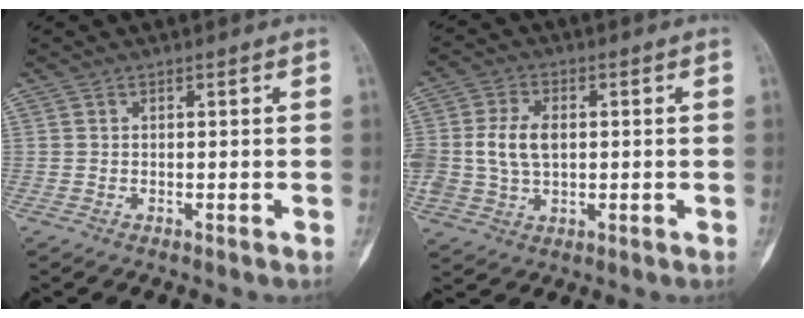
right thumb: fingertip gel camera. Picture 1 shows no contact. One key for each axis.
{"total": 7.9, "fx": 0.4, "fy": 5.4, "fz": 5.7, "tx": -0.112, "ty": 0.007, "tz": 0.011}